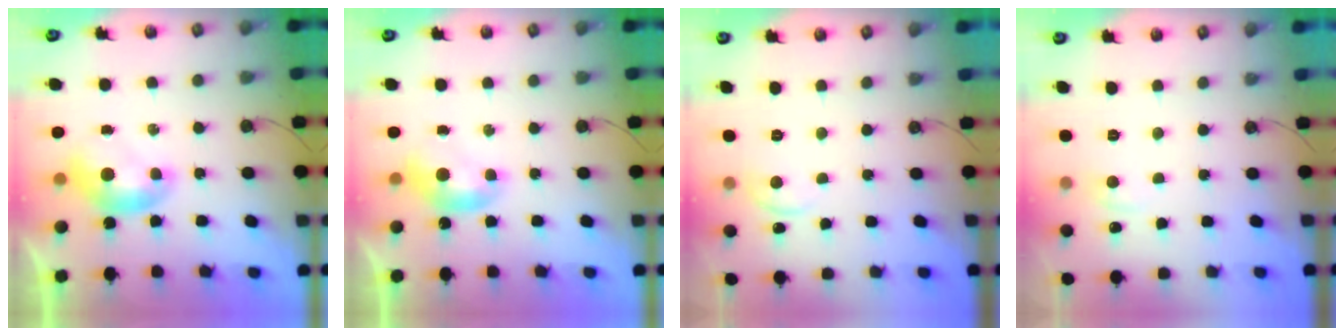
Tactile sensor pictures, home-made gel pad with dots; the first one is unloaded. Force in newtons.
{"total": 0.0}
{"total": 0.6, "press": 0.0, "slide": 0.6}
{"total": 1.1, "press": 0.9, "slide": 0.6}